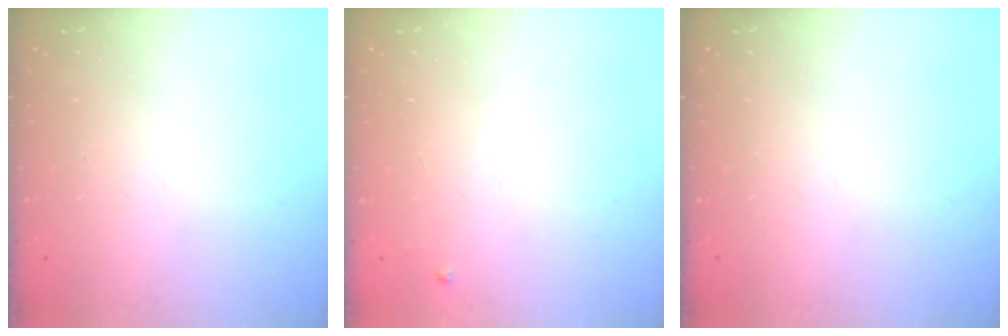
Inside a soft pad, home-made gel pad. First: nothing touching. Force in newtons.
{"total": 2.4, "press": 2.4, "slide": 0.4}
{"total": 0.0}